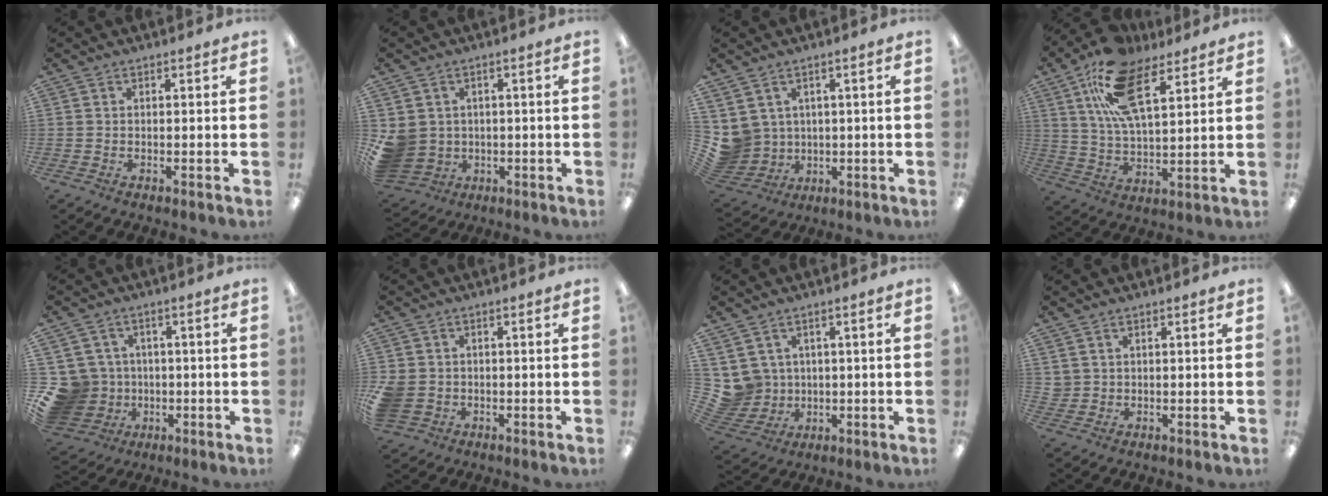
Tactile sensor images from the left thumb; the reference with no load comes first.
{"total": 6.4, "force": [0.4, 6.1, 1.7], "torque": [-0.065, -0.002, 0.011]}
{"total": 6.5, "force": [2.2, 6.1, 0.9], "torque": [-0.064, -0.020, 0.050]}
{"total": 17.7, "force": [10.0, 8.0, 12.3], "torque": [-0.234, -0.021, 0.175]}
{"total": 12.3, "force": [-1.9, 11.4, 4.2], "torque": [-0.122, 0.017, -0.025]}
{"total": 5.2, "force": [-0.6, 4.8, 2.0], "torque": [-0.050, 0.004, -0.012]}
{"total": 7.3, "force": [2.1, 6.9, 0.8], "torque": [-0.058, -0.013, 0.048]}
{"total": 2.1, "force": [1.1, 1.8, 0.3], "torque": [-0.011, 0.003, 0.019]}